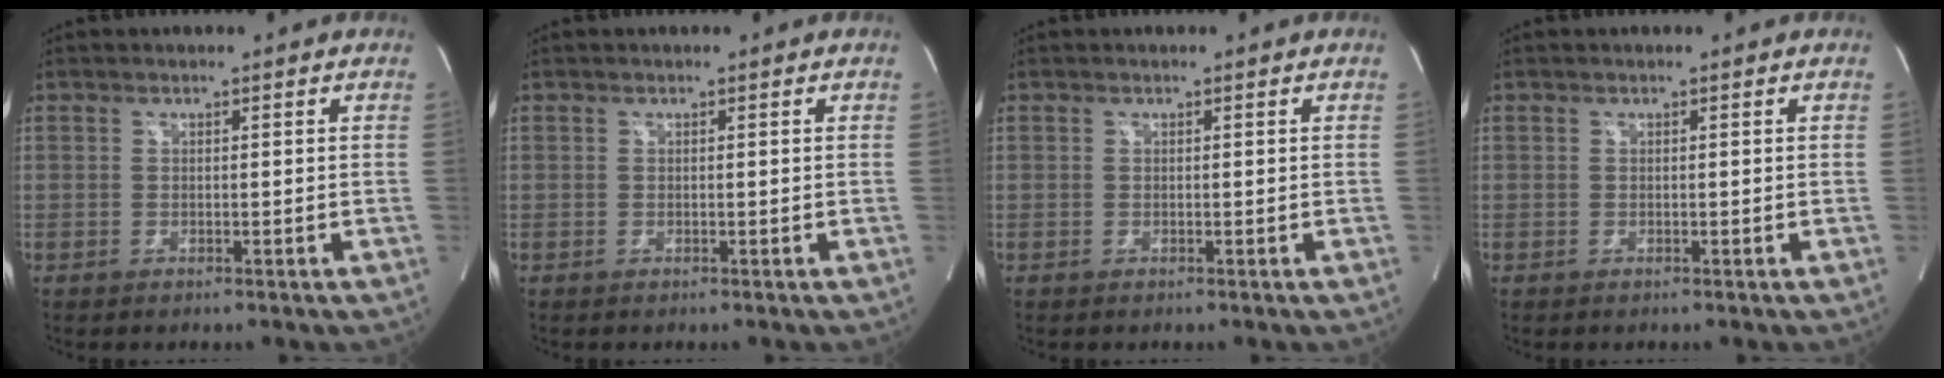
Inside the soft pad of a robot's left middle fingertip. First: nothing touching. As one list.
[{"total": 0.0}, {"total": 0.0}, {"total": 0.0}]